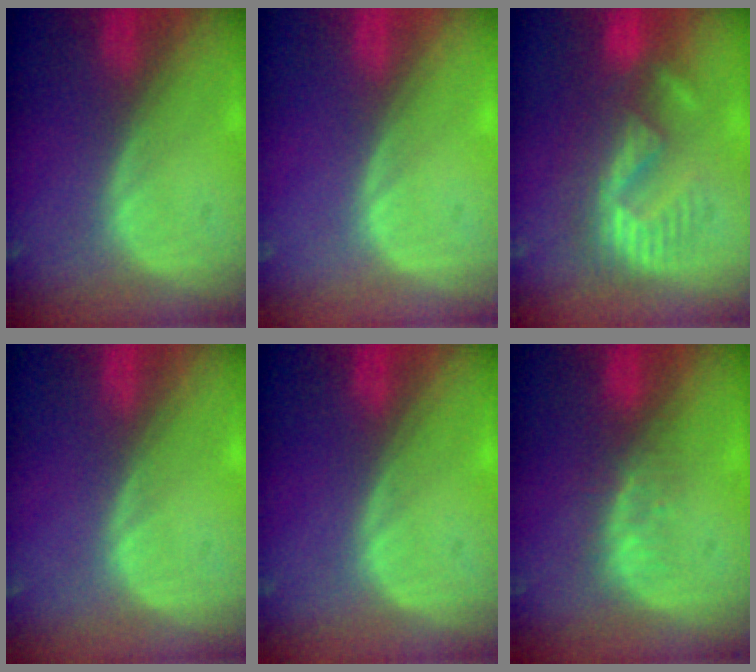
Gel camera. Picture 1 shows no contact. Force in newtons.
{"total": 0.0}
{"total": 9.0, "press": 8.4, "slide": 3.2}
{"total": 0.0}
{"total": 0.0}
{"total": 3.9, "press": 3.5, "slide": 1.8}